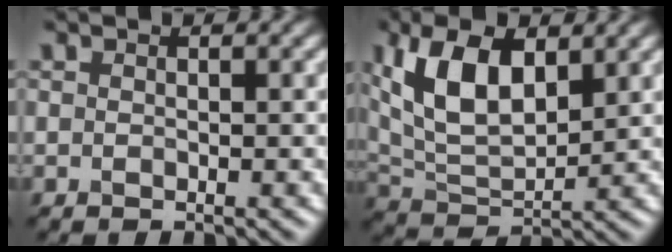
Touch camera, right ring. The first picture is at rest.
{"total": 9.0, "force": [3.3, 4.5, 7.1], "torque": [-0.152, 0.008, 0.058]}